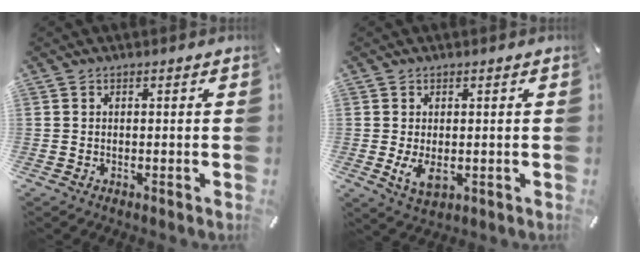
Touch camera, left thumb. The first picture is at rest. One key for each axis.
{"total": 4.8, "fx": -0.4, "fy": 2.7, "fz": 3.9, "tx": -0.080, "ty": -0.011, "tz": -0.013}